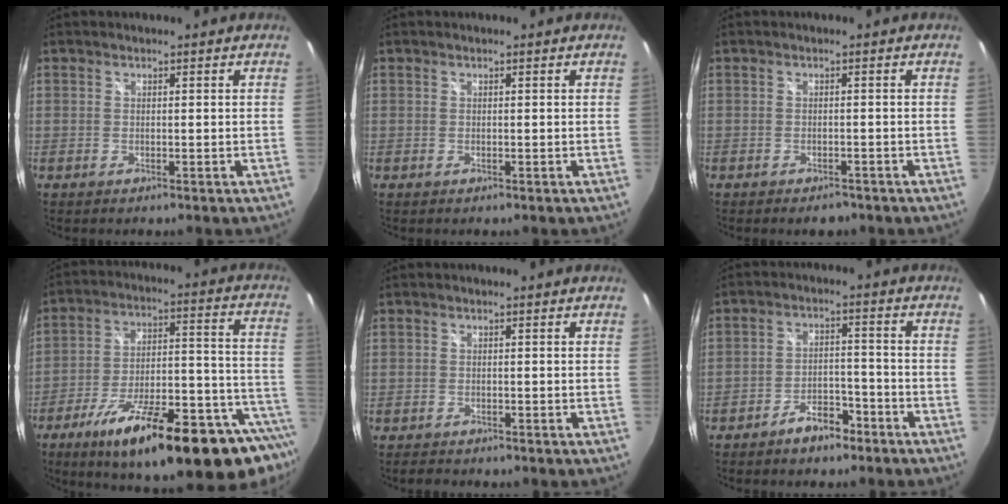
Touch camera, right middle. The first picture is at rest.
{"total": 0.0}
{"total": 3.1, "force": [-2.5, 1.4, 1.2], "torque": [-0.025, -0.009, -0.033]}
{"total": 29.1, "force": [-20.0, 6.0, 20.2], "torque": [-0.273, -0.038, -0.293]}
{"total": 2.0, "force": [-1.9, 0.7, 0.5], "torque": [-0.014, -0.009, -0.031]}
{"total": 6.0, "force": [-4.6, 2.7, 2.8], "torque": [-0.060, 0.015, -0.065]}